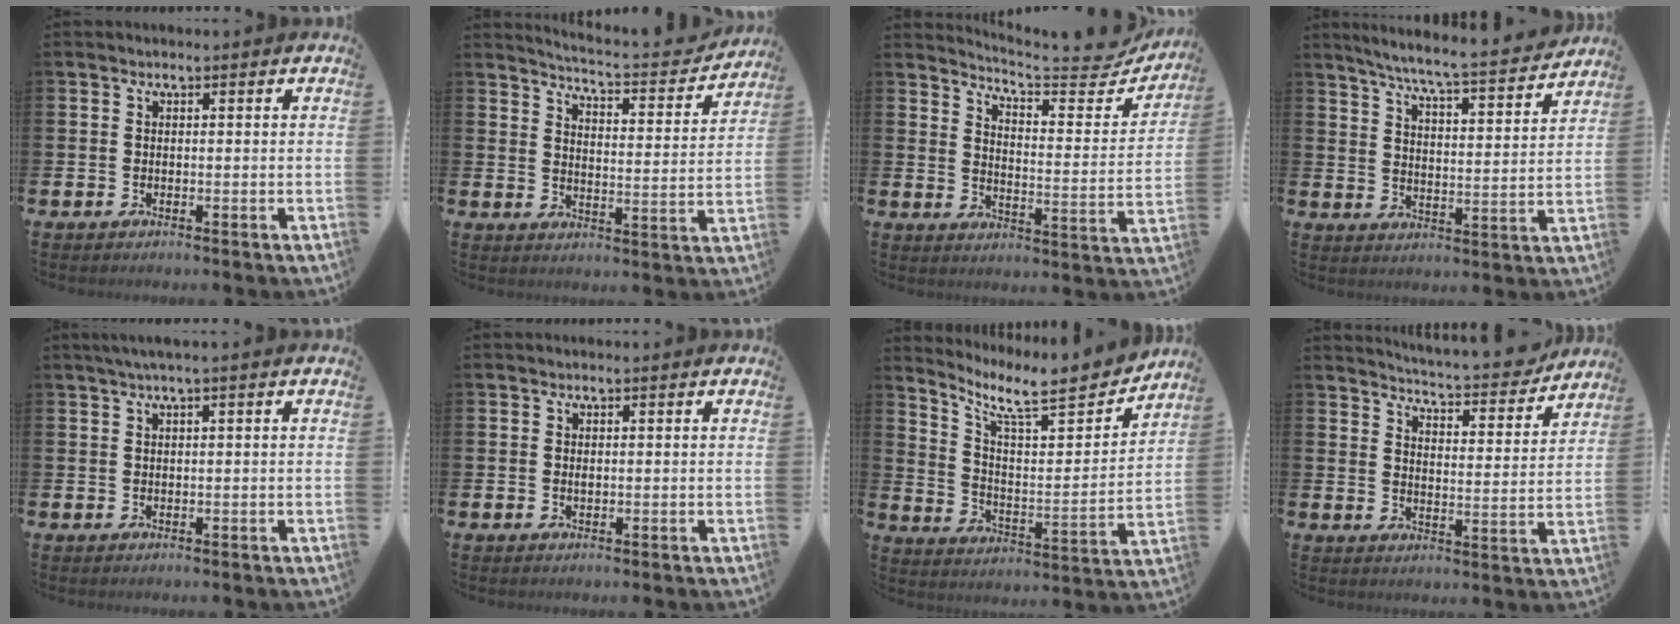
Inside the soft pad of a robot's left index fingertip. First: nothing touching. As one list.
[{"total": 4.7, "force": [4.6, 0.1, 0.8], "torque": [-0.032, -0.043, 0.072]}, {"total": 5.7, "force": [5.4, 0.5, 1.9], "torque": [-0.050, -0.051, 0.084]}, {"total": 6.9, "force": [6.4, -0.3, 2.6], "torque": [-0.068, -0.052, 0.105]}, {"total": 1.6, "force": [0.9, -0.1, 1.3], "torque": [-0.030, 0.004, 0.016]}, {"total": 0.5, "force": [0.2, 0.2, 0.4], "torque": [-0.007, 0.000, 0.002]}, {"total": 10.0, "force": [8.6, 2.4, 4.5], "torque": [-0.104, -0.065, 0.144]}, {"total": 5.5, "force": [5.4, 0.2, 0.9], "torque": [-0.036, -0.043, 0.090]}]